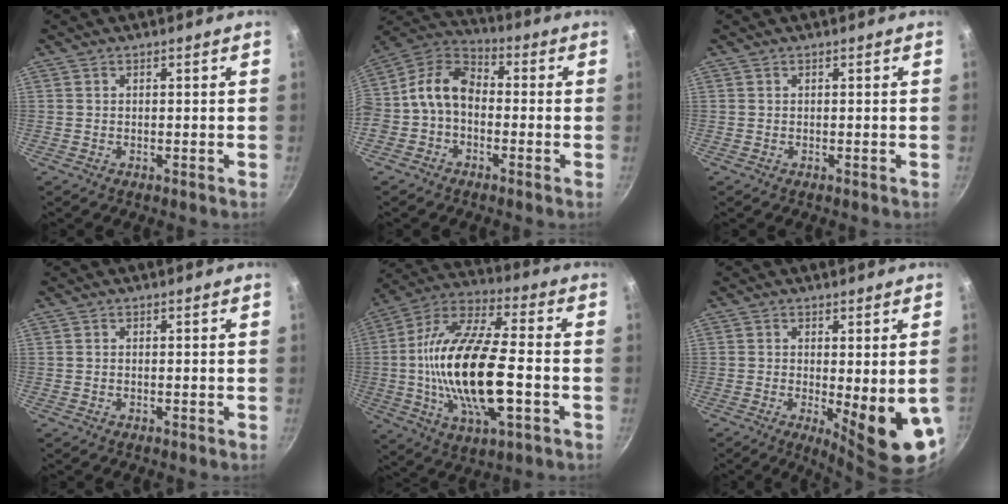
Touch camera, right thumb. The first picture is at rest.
{"total": 11.3, "force": [-1.3, 8.3, 7.5], "torque": [-0.125, 0.048, -0.044]}
{"total": 0.0}
{"total": 0.0}
{"total": 23.3, "force": [-3.1, 9.2, 21.2], "torque": [-0.406, 0.019, -0.066]}
{"total": 11.3, "force": [-1.6, 2.9, 10.8], "torque": [-0.129, -0.020, -0.011]}